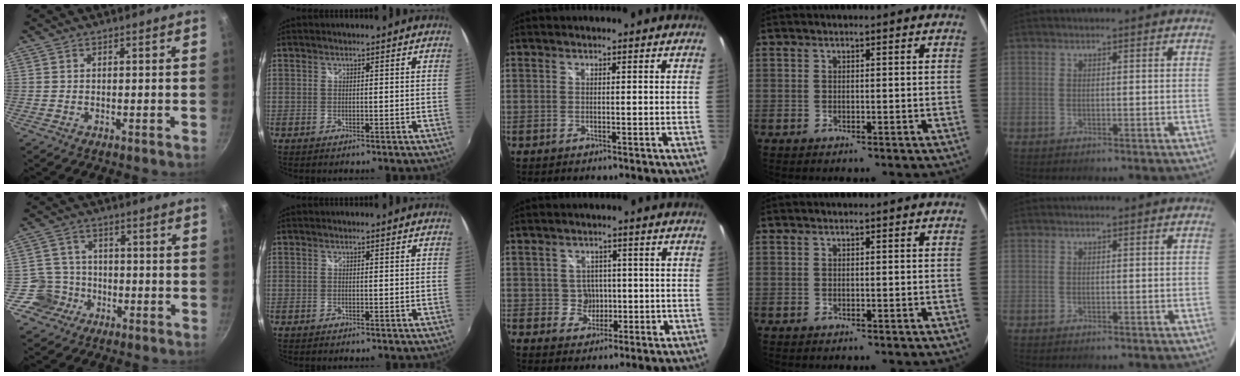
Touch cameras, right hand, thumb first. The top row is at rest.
{"thumb": {"total": 6.1, "force": [-2.6, 5.6, -0.2], "torque": [0.035, 0.038, -0.052]}, "middle": {"total": 4.4, "force": [-0.1, 4.3, 0.8], "torque": [-0.017, 0.011, 0.007]}}